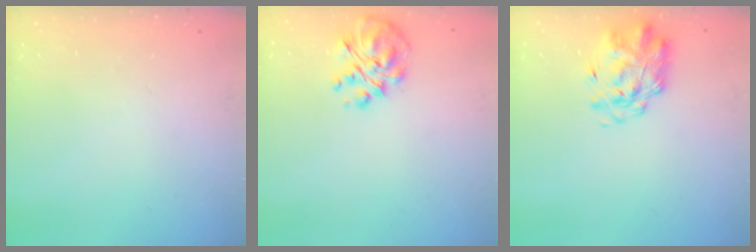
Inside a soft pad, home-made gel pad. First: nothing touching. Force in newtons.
{"total": 8.6, "press": 8.3, "slide": 2.5}
{"total": 3.0, "press": 2.9, "slide": 0.8}